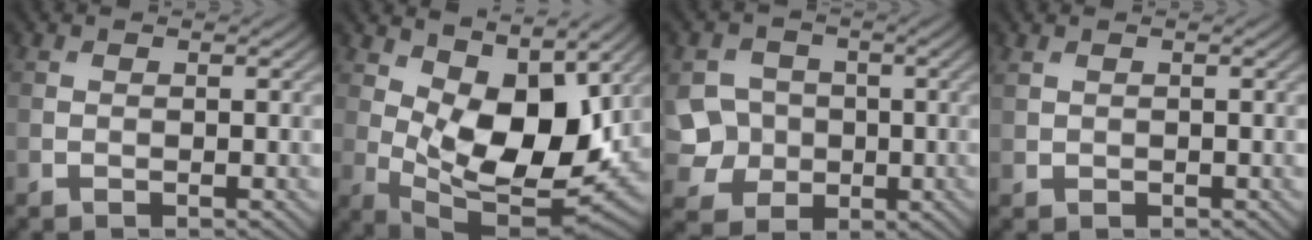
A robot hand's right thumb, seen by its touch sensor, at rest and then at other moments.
{"total": 12.5, "force": [3.8, 5.9, 10.4], "torque": [-0.189, -0.013, 0.075]}
{"total": 6.0, "force": [-0.7, 5.5, 2.3], "torque": [-0.060, -0.011, -0.029]}
{"total": 1.1, "force": [0.6, 0.8, 0.5], "torque": [-0.017, 0.000, 0.015]}